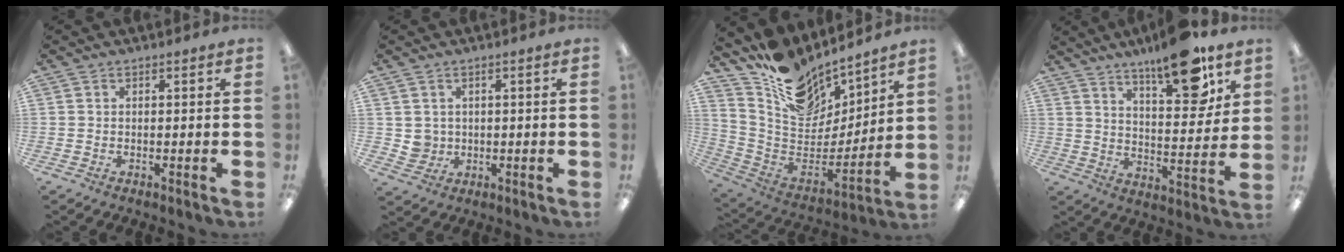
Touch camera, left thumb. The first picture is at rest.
{"total": 3.3, "force": [1.5, 3.0, 0.2], "torque": [-0.015, 0.000, 0.030]}
{"total": 14.8, "force": [12.1, 7.3, 4.4], "torque": [-0.100, -0.107, 0.223]}
{"total": 16.2, "force": [11.9, 4.8, 9.9], "torque": [-0.140, -0.074, 0.194]}